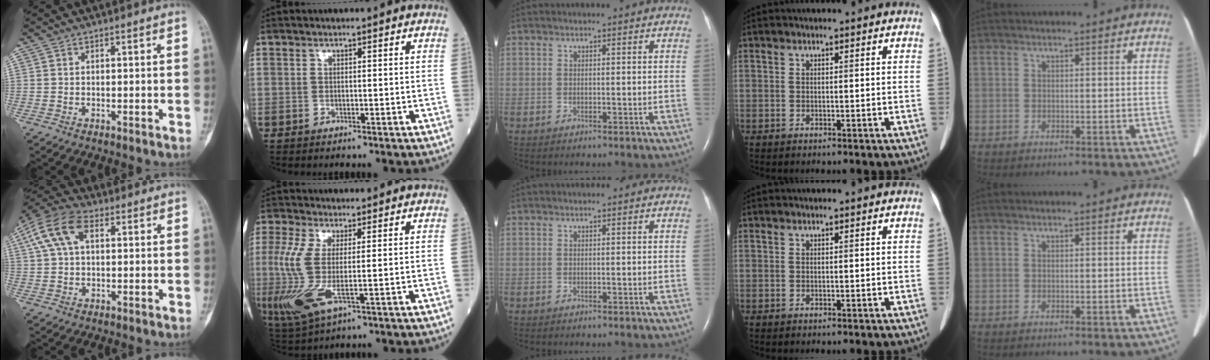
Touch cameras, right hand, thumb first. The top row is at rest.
{"thumb": {"total": 9.9, "force": [3.1, 5.7, 7.5], "torque": [-0.158, 0.028, 0.052]}, "index": {"total": 8.7, "force": [-1.2, 2.0, 8.4], "torque": [-0.210, -0.024, -0.020]}}